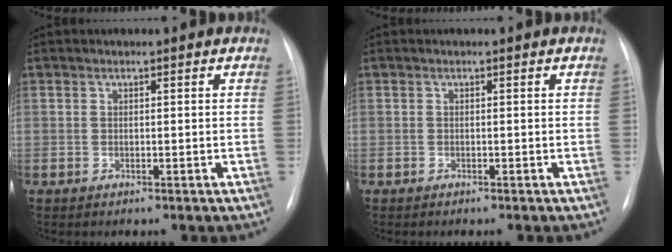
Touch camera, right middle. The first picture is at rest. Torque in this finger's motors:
{"motor_torque": [-0.01, 0.00, 0.06, -0.01]}